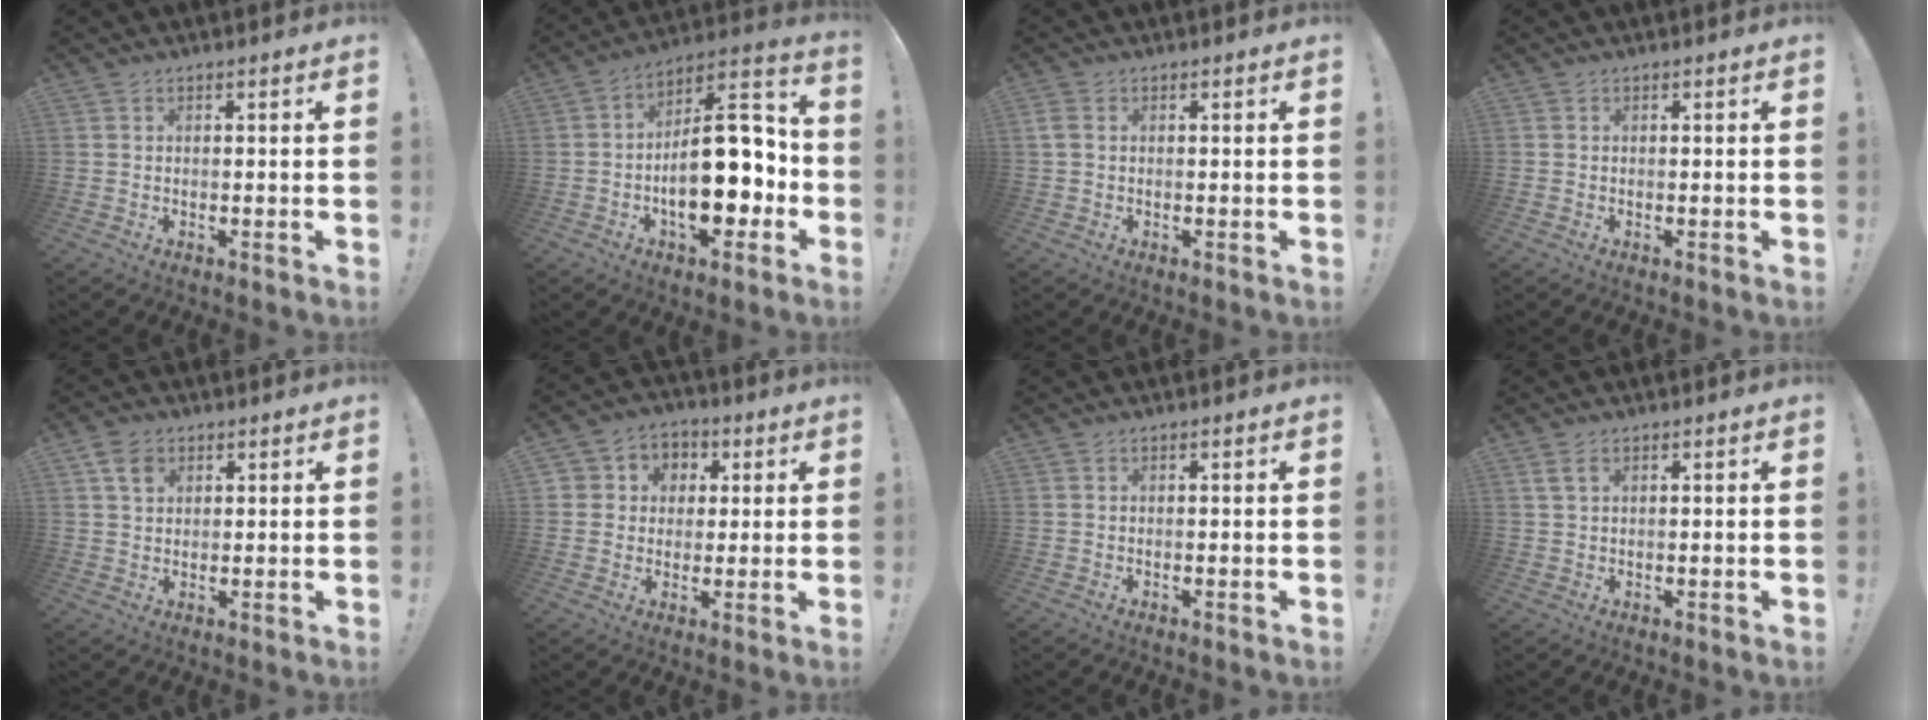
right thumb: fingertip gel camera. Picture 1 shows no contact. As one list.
[{"total": 20.8, "force": [-3.9, 10.5, 17.5], "torque": [-0.263, 0.018, -0.057]}, {"total": 1.9, "force": [0.4, 1.3, 1.3], "torque": [-0.029, 0.005, 0.010]}, {"total": 0.0}, {"total": 5.0, "force": [2.5, 3.7, 2.3], "torque": [-0.035, -0.002, 0.047]}, {"total": 6.7, "force": [0.1, 6.5, 1.5], "torque": [-0.020, 0.006, 0.006]}, {"total": 0.0}, {"total": 3.0, "force": [1.4, 1.4, 2.2], "torque": [-0.038, 0.001, 0.025]}]